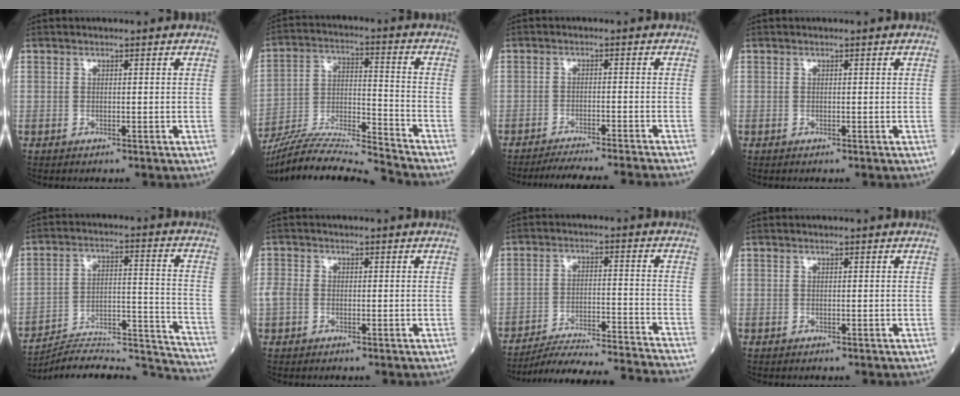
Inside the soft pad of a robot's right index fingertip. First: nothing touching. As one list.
[{"total": 17.8, "force": [-16.9, -1.5, 5.3], "torque": [-0.104, 0.000, -0.295]}, {"total": 12.8, "force": [-11.9, -1.4, 4.4], "torque": [-0.040, -0.024, -0.167]}, {"total": 0.0}, {"total": 22.8, "force": [-22.4, -0.1, 4.5], "torque": [-0.047, 0.021, -0.324]}, {"total": 2.2, "force": [-0.5, 1.8, 1.2], "torque": [-0.034, 0.004, -0.011]}, {"total": 19.7, "force": [-18.8, -1.1, 5.7], "torque": [-0.075, -0.026, -0.270]}, {"total": 0.0}]